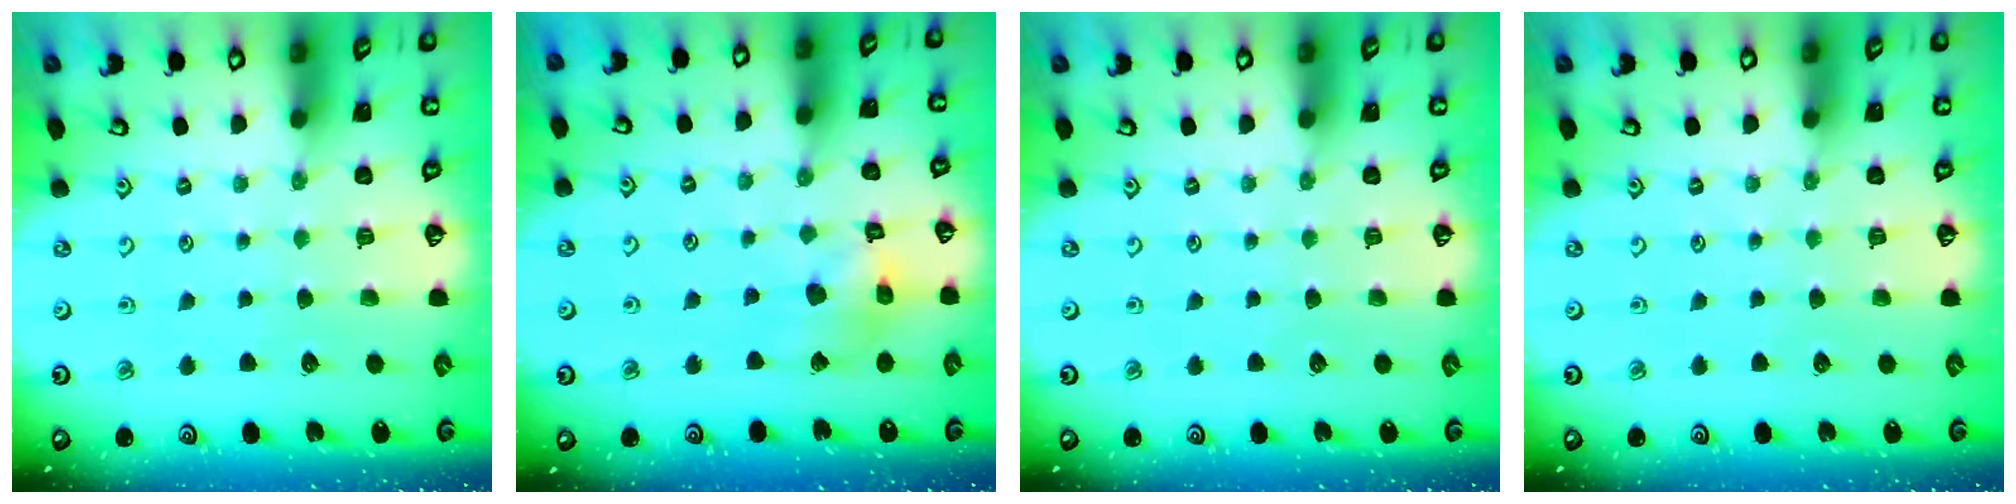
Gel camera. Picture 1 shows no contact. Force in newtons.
{"total": 12.0, "press": 11.9, "slide": 1.7}
{"total": 0.0}
{"total": 0.0}